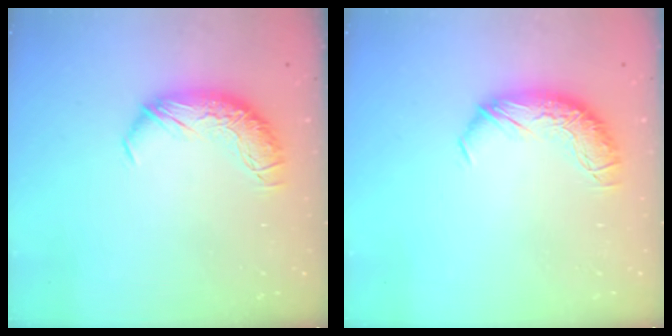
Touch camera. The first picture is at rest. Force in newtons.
{"total": 0.0}